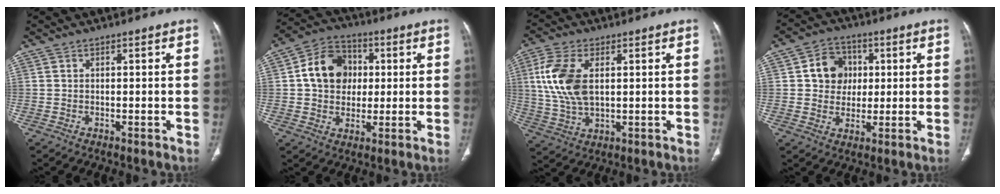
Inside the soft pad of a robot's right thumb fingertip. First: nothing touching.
{"total": 12.0, "force": [1.6, 9.8, 6.6], "torque": [-0.084, 0.013, 0.020]}
{"total": 11.9, "force": [2.4, 6.6, 9.6], "torque": [-0.213, -0.004, 0.050]}
{"total": 8.6, "force": [1.6, 7.5, 4.0], "torque": [-0.024, 0.001, 0.023]}